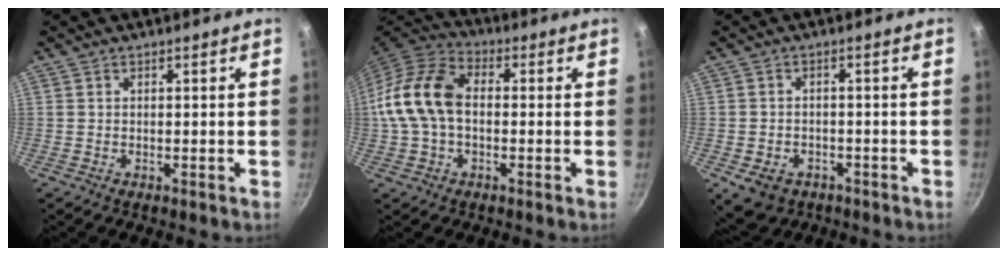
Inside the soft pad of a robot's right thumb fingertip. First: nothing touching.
{"total": 14.9, "force": [0.0, 10.0, 11.1], "torque": [-0.197, 0.038, -0.015]}
{"total": 6.7, "force": [-3.0, 4.9, 3.4], "torque": [-0.043, 0.019, -0.033]}